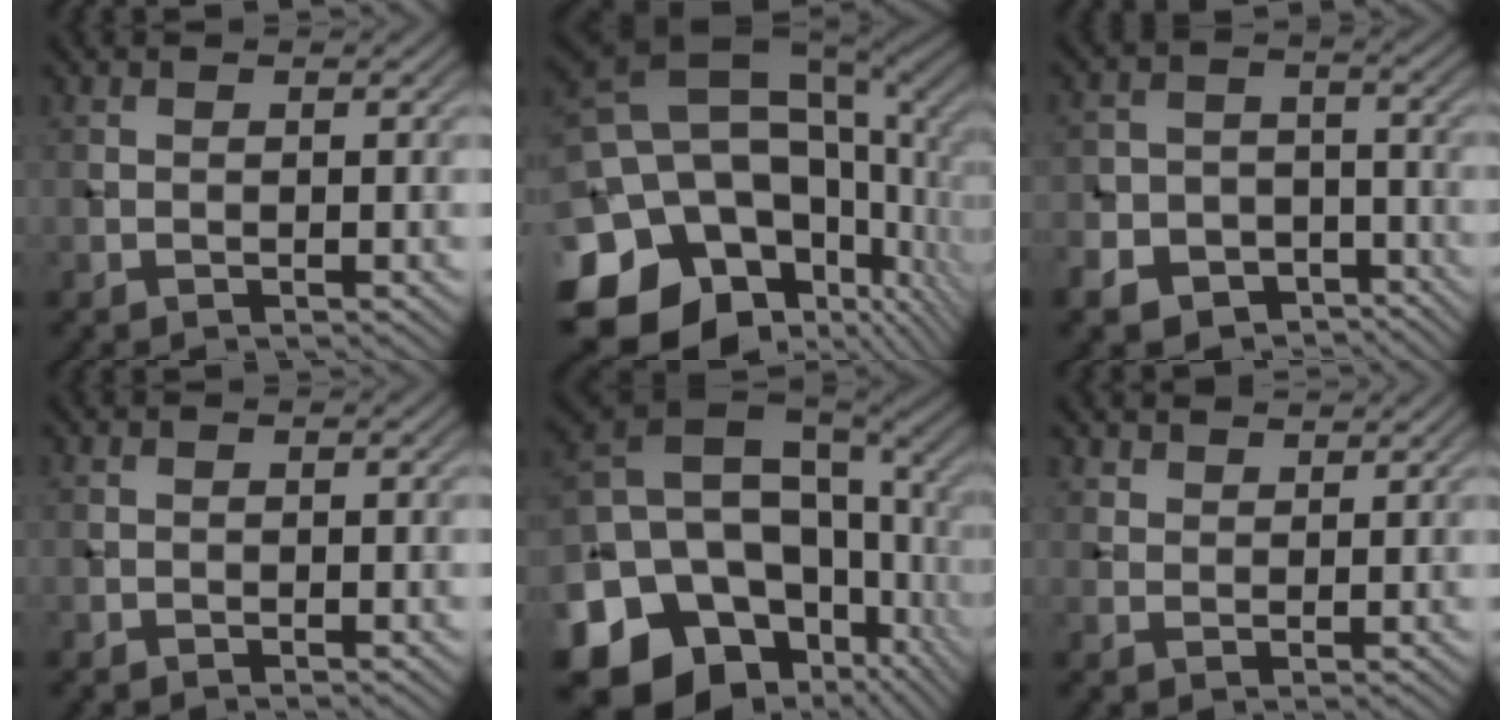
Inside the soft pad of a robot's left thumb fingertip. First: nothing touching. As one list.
[{"total": 20.4, "force": [-4.1, 15.4, 12.8], "torque": [-0.271, 0.000, -0.046]}, {"total": 10.3, "force": [-6.9, 7.1, 2.9], "torque": [-0.075, -0.028, -0.117]}, {"total": 0.0}, {"total": 20.4, "force": [-5.0, 15.7, 12.0], "torque": [-0.281, -0.030, -0.045]}, {"total": 3.0, "force": [2.6, 1.1, 0.9], "torque": [-0.021, -0.006, 0.060]}]